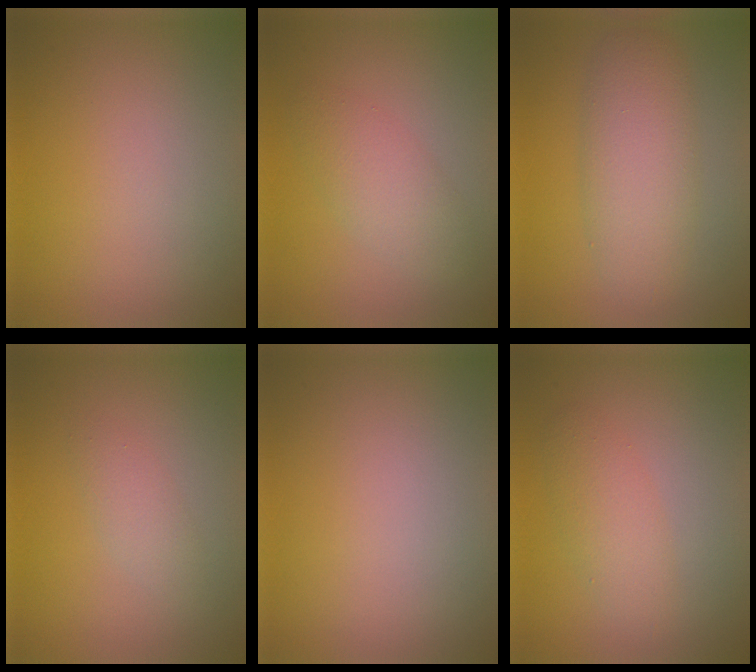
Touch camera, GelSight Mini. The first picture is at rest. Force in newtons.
{"total": 3.0, "press": 3.0, "slide": 0.1}
{"total": 4.7, "press": 4.7, "slide": 0.1}
{"total": 1.5, "press": 1.5, "slide": 0.1}
{"total": 0.0}
{"total": 2.4, "press": 2.4, "slide": 0.1}